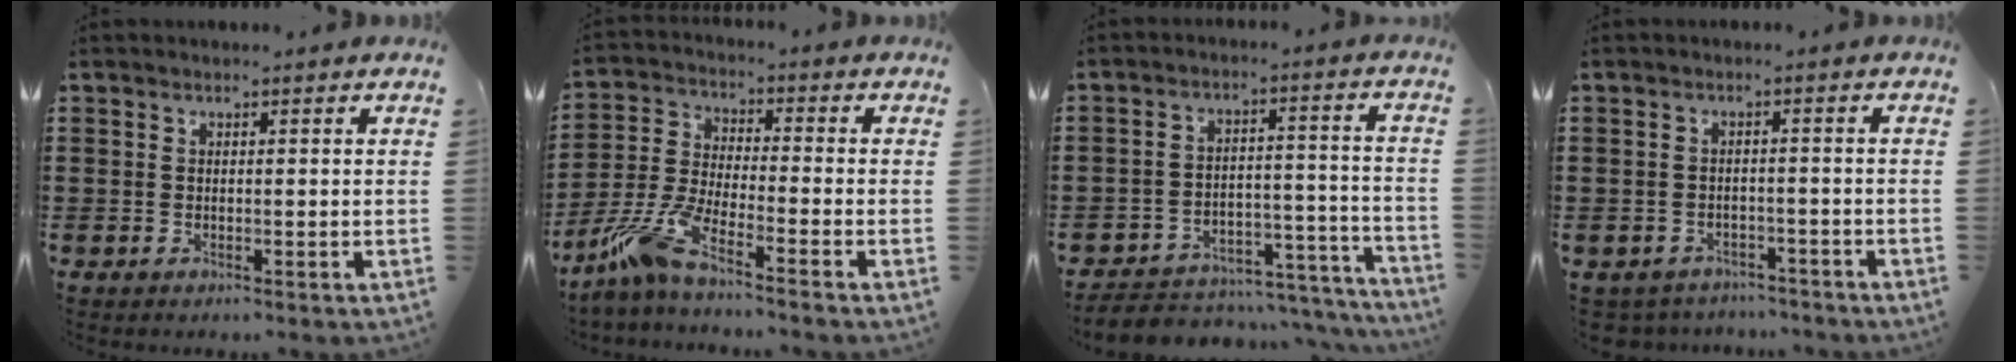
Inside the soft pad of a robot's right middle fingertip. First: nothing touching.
{"total": 7.8, "force": [-5.8, 0.8, 5.2], "torque": [-0.138, -0.022, -0.118]}
{"total": 4.4, "force": [-4.1, 1.4, 0.8], "torque": [-0.016, 0.006, -0.083]}
{"total": 2.4, "force": [-2.3, 0.5, -0.3], "torque": [-0.004, 0.001, -0.053]}